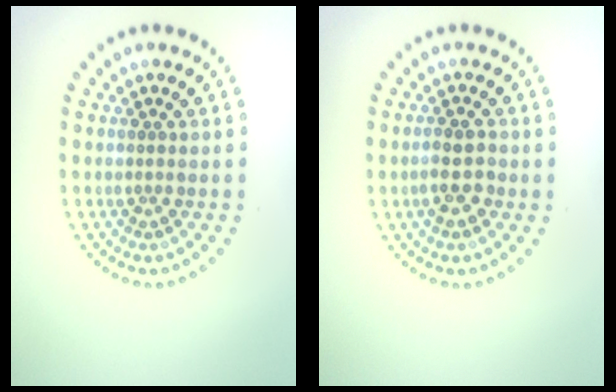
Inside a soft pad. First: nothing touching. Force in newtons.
{"total": 2.3, "press": 2.2, "slide": 0.7}